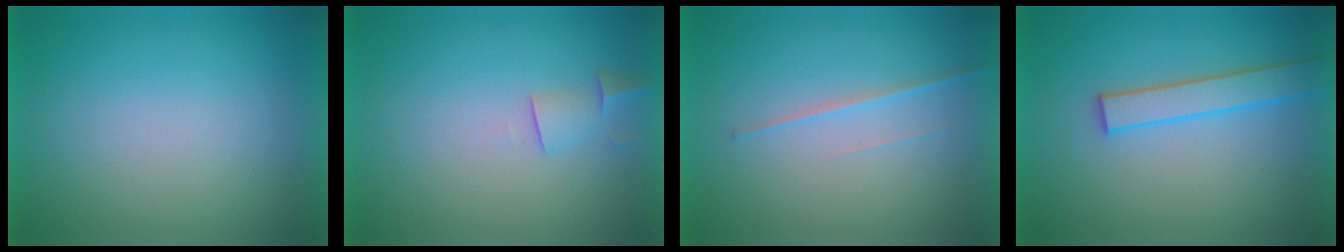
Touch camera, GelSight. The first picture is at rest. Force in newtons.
{"total": 2.2}
{"total": 1.8}
{"total": 2.7}